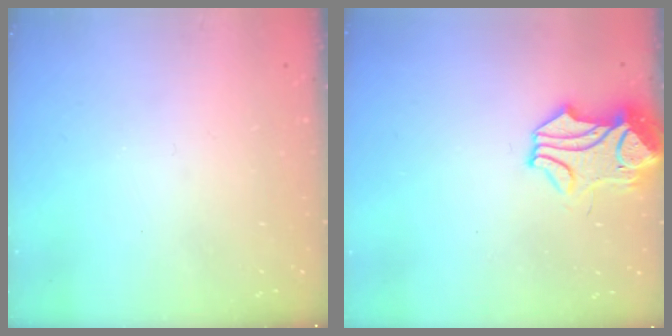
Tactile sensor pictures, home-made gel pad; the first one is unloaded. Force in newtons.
{"total": 1.6, "press": 0.9, "slide": 1.3}